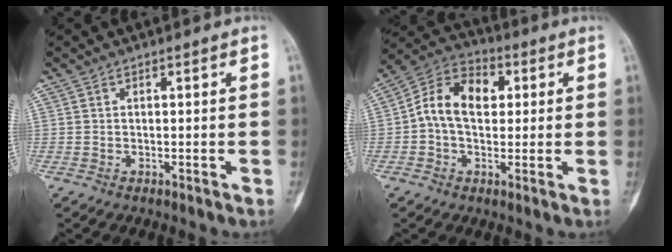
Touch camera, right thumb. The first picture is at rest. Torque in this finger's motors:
{"motor_torque": [1.39, 1.48, 0.06, -0.02, 0.06]}